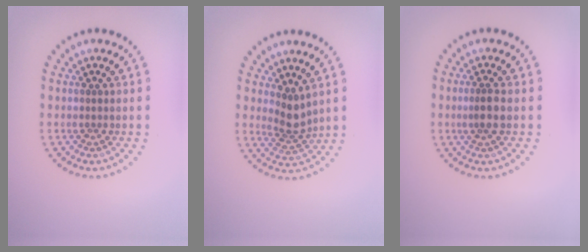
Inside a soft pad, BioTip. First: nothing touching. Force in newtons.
{"total": 2.4, "press": 1.8, "slide": 1.6}
{"total": 2.1, "press": 1.7, "slide": 1.1}